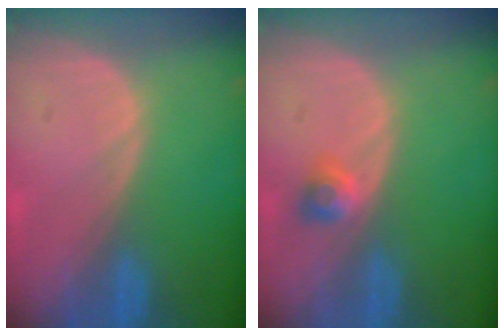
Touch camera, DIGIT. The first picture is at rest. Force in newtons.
{"total": 2.4, "press": 2.1, "slide": 1.2}